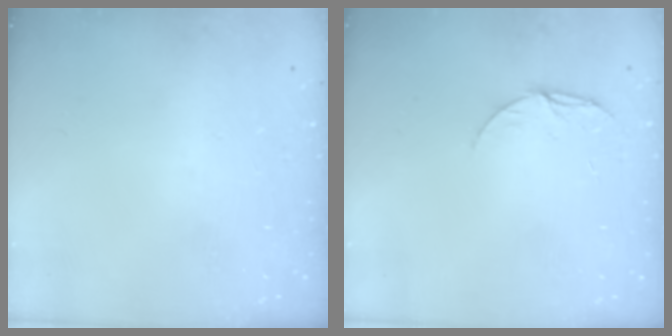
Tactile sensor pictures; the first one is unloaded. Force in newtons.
{"total": 7.6, "press": 7.6, "slide": 0.6}